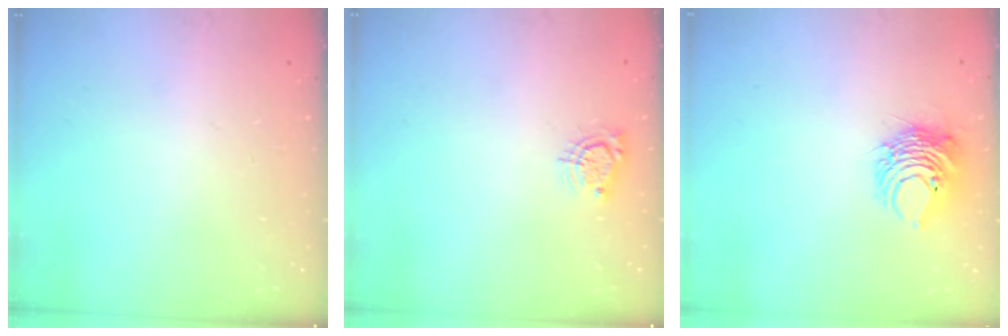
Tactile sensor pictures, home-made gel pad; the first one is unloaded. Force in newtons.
{"total": 4.9, "press": 4.9, "slide": 0.4}
{"total": 9.2, "press": 9.2, "slide": 0.6}